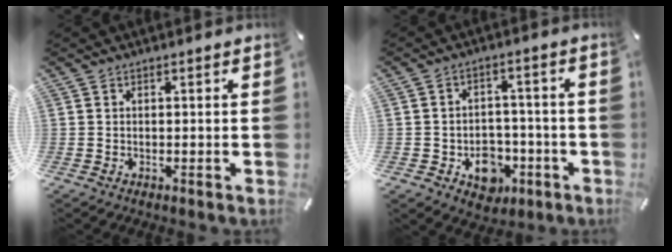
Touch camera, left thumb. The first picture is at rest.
{"total": 8.2, "force": [-2.9, 6.9, 3.3], "torque": [-0.030, 0.023, -0.044]}